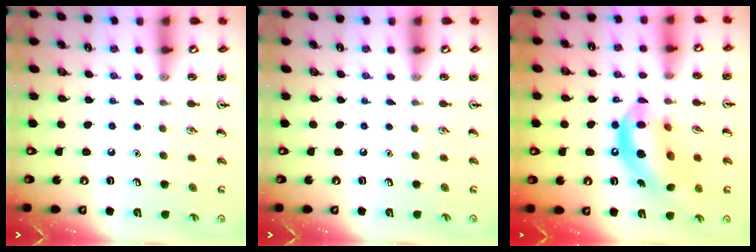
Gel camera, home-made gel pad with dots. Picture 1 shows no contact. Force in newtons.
{"total": 0.0}
{"total": 14.8, "press": 14.2, "slide": 4.3}